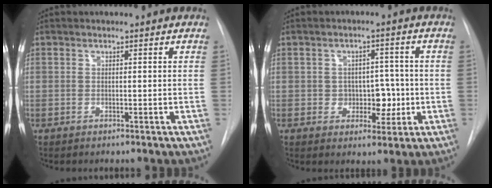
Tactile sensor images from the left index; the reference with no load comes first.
{"total": 5.2, "force": [-1.4, 4.1, 3.0], "torque": [-0.027, 0.009, -0.011]}